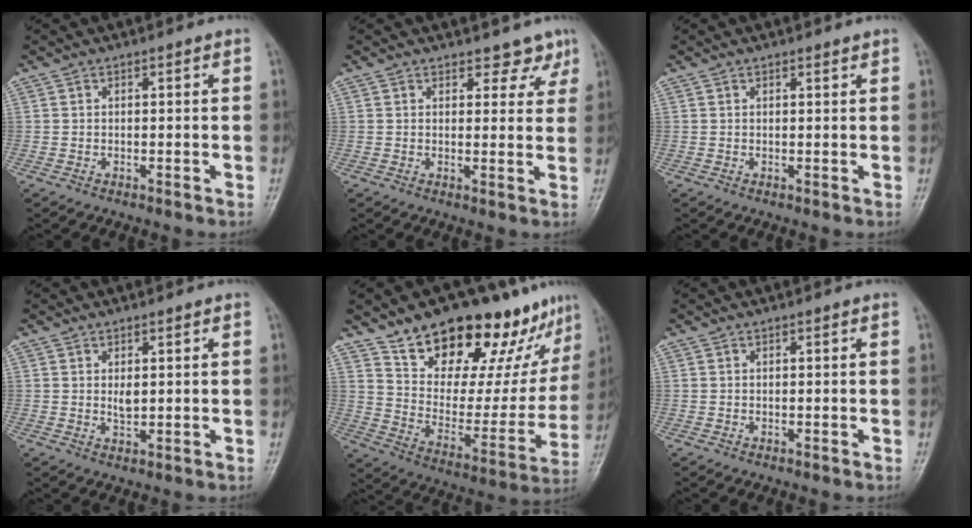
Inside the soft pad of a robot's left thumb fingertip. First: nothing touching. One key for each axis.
{"total": 4.1, "fx": 3.3, "fy": 2.3, "fz": 0.9, "tx": 0.020, "ty": -0.022, "tz": 0.034}
{"total": 0.7, "fx": 0.6, "fy": 0.2, "fz": 0.2, "tx": -0.006, "ty": -0.006, "tz": 0.010}
{"total": 1.9, "fx": 0.6, "fy": 1.0, "fz": 1.6, "tx": -0.024, "ty": -0.007, "tz": 0.012}
{"total": 24.8, "fx": 18.3, "fy": 10.1, "fz": 13.2, "tx": -0.144, "ty": -0.088, "tz": 0.278}
{"total": 0.0}